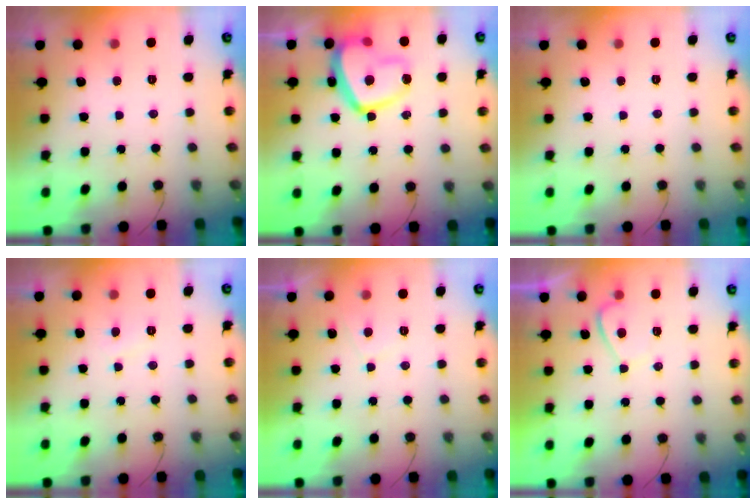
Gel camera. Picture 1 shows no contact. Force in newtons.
{"total": 14.3, "press": 14.3, "slide": 1.1}
{"total": 0.0}
{"total": 2.7, "press": 2.7, "slide": 0.4}
{"total": 2.3, "press": 2.2, "slide": 0.6}
{"total": 2.1, "press": 2.0, "slide": 0.7}